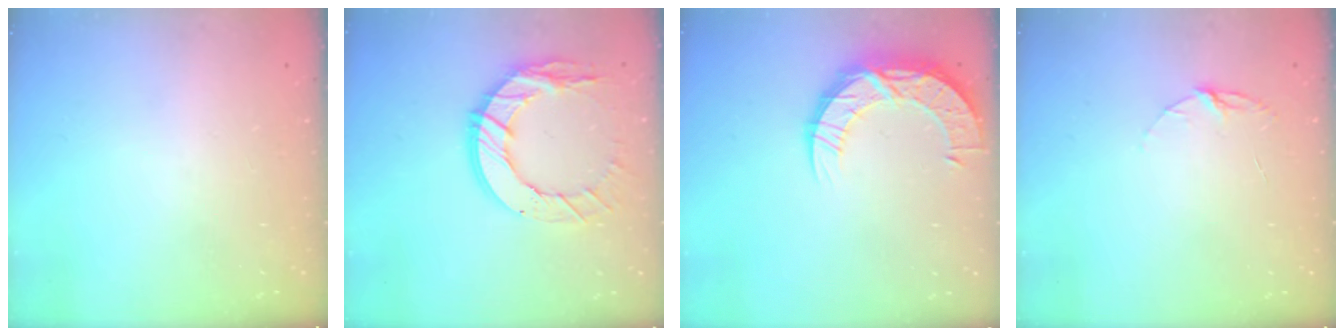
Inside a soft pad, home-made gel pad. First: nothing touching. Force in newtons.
{"total": 14.3, "press": 14.2, "slide": 1.4}
{"total": 12.8, "press": 12.8, "slide": 0.9}
{"total": 4.1, "press": 4.1, "slide": 0.3}